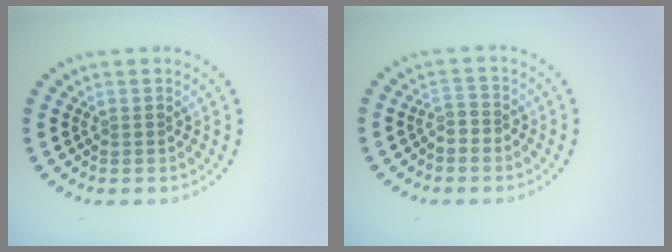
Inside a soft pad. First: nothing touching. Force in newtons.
{"total": 1.4, "press": 1.1, "slide": 0.8}